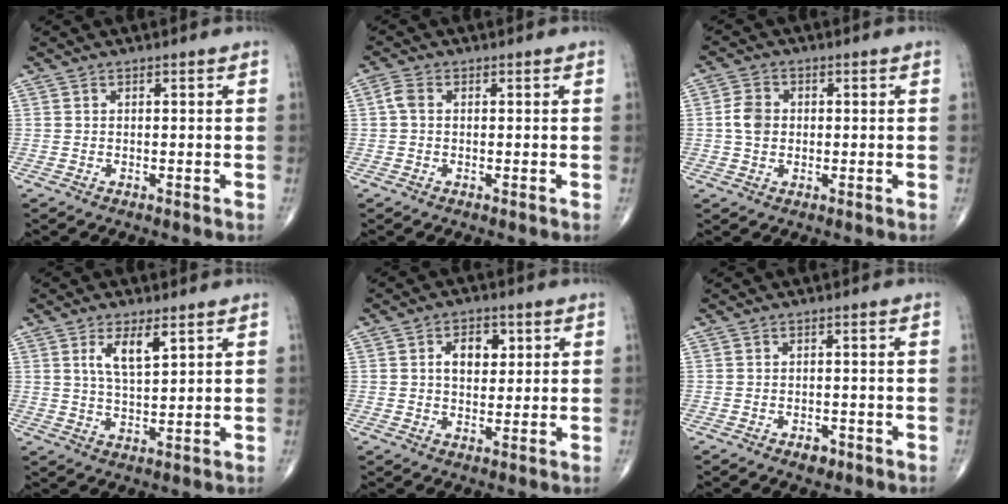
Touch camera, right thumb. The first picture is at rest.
{"total": 2.1, "force": [0.1, 1.4, 1.6], "torque": [-0.035, 0.006, -0.002]}
{"total": 4.4, "force": [0.0, 3.5, 2.7], "torque": [-0.045, 0.005, -0.005]}
{"total": 6.1, "force": [2.8, 2.0, 5.0], "torque": [-0.088, -0.019, 0.055]}
{"total": 6.0, "force": [1.5, 3.9, 4.3], "torque": [-0.043, -0.001, 0.022]}
{"total": 2.1, "force": [-1.3, 1.2, 1.2], "torque": [-0.013, 0.003, -0.018]}